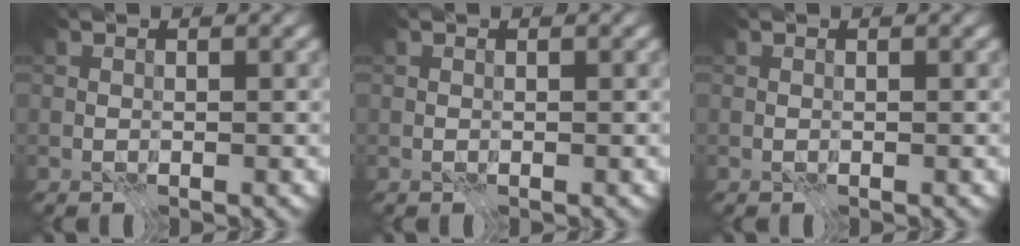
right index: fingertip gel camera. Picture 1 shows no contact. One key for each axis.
{"total": 0.0}
{"total": 0.0}